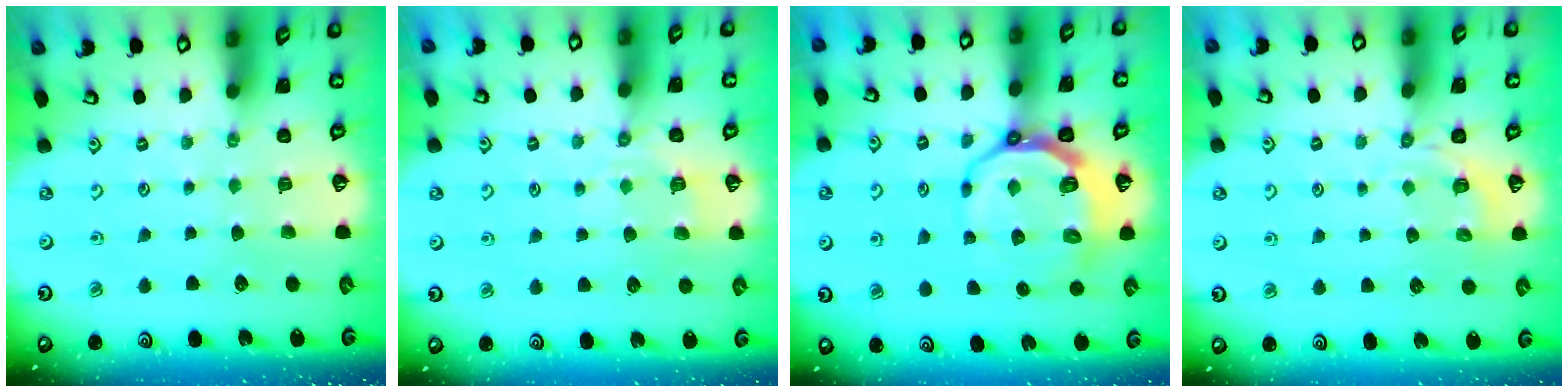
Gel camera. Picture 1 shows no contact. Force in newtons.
{"total": 4.8, "press": 4.5, "slide": 1.5}
{"total": 9.7, "press": 9.0, "slide": 3.8}
{"total": 2.9, "press": 2.2, "slide": 1.8}